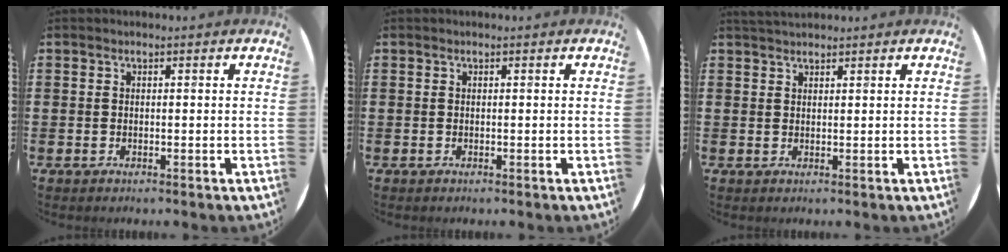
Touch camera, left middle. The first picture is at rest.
{"total": 0.0}
{"total": 1.5, "force": [1.4, 0.3, 0.3], "torque": [-0.007, 0.004, 0.026]}